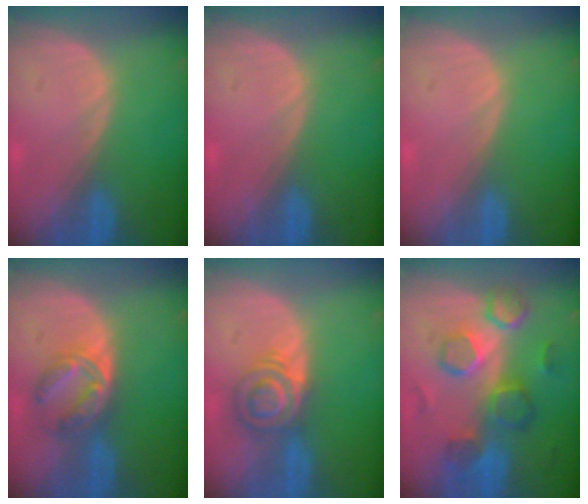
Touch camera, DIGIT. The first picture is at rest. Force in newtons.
{"total": 0.0}
{"total": 0.0}
{"total": 5.8, "press": 5.5, "slide": 1.8}
{"total": 5.7, "press": 5.6, "slide": 0.9}
{"total": 9.6, "press": 8.8, "slide": 3.7}